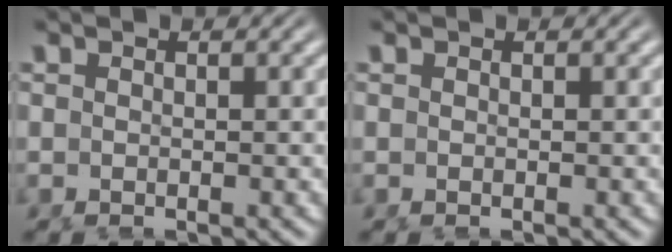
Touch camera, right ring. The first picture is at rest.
{"total": 0.0}